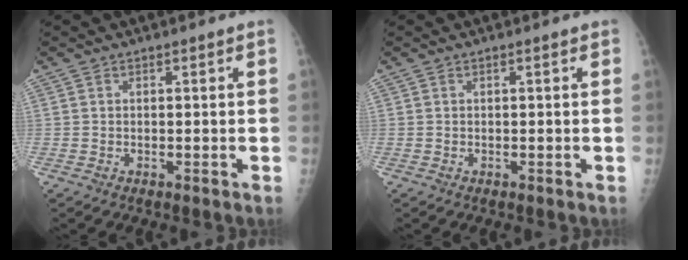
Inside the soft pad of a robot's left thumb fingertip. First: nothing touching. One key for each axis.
{"total": 0.0}